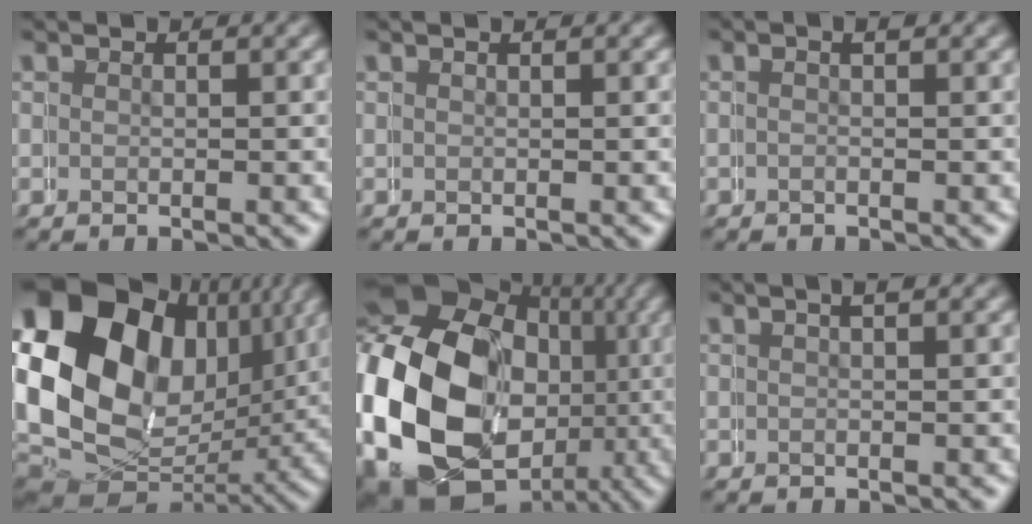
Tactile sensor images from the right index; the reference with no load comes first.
{"total": 0.0}
{"total": 0.7, "force": [0.3, -0.6, 0.1], "torque": [0.000, 0.007, 0.003]}
{"total": 23.1, "force": [3.8, 18.0, 14.1], "torque": [-0.278, -0.036, 0.067]}
{"total": 21.4, "force": [-2.0, 17.8, 11.7], "torque": [-0.266, -0.066, -0.016]}
{"total": 1.1, "force": [0.8, -0.4, 0.6], "torque": [0.000, 0.012, 0.011]}